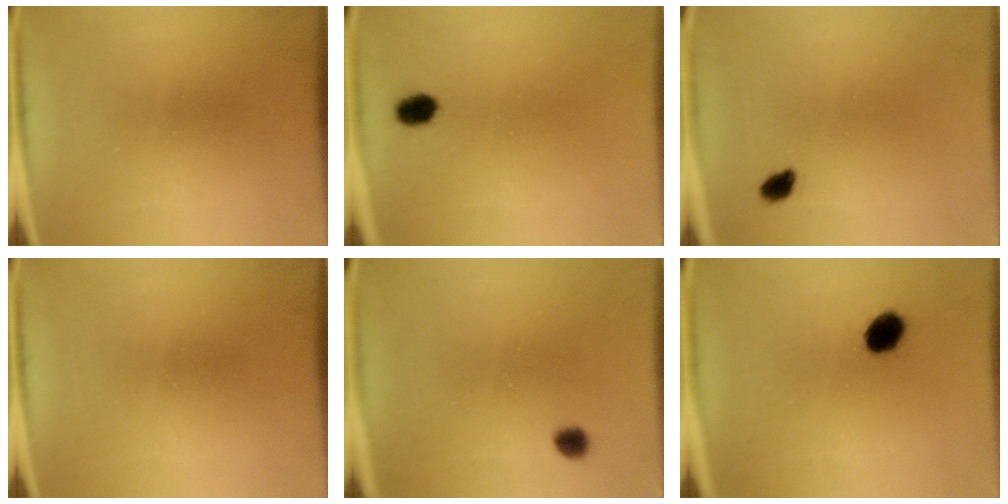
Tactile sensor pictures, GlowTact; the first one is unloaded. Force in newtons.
{"total": 2.7}
{"total": 1.9}
{"total": 0.0}
{"total": 1.9}
{"total": 5.2}